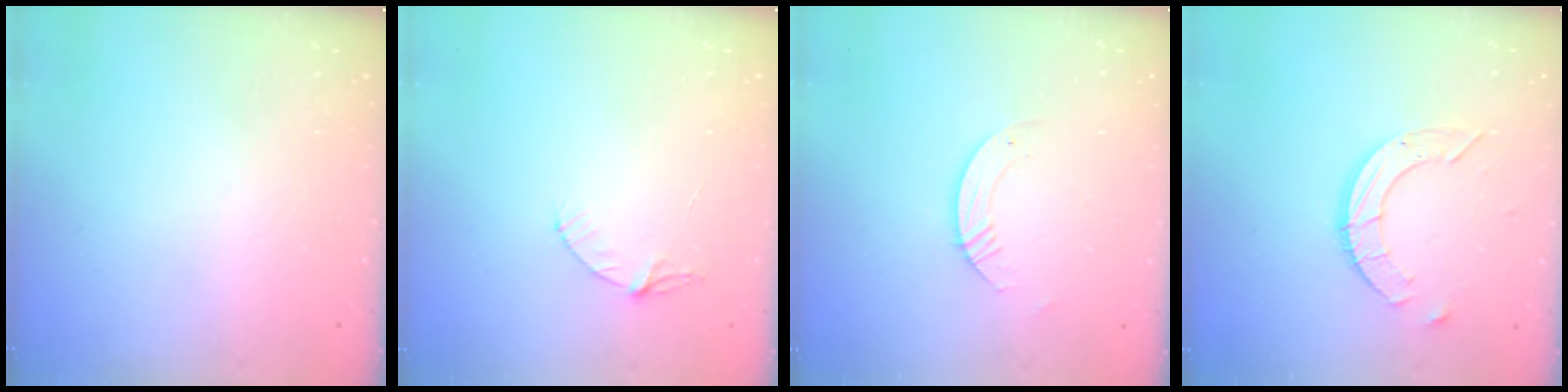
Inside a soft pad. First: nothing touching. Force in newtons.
{"total": 4.0, "press": 4.0, "slide": 0.4}
{"total": 3.2, "press": 3.2, "slide": 0.3}
{"total": 9.0, "press": 9.0, "slide": 0.7}